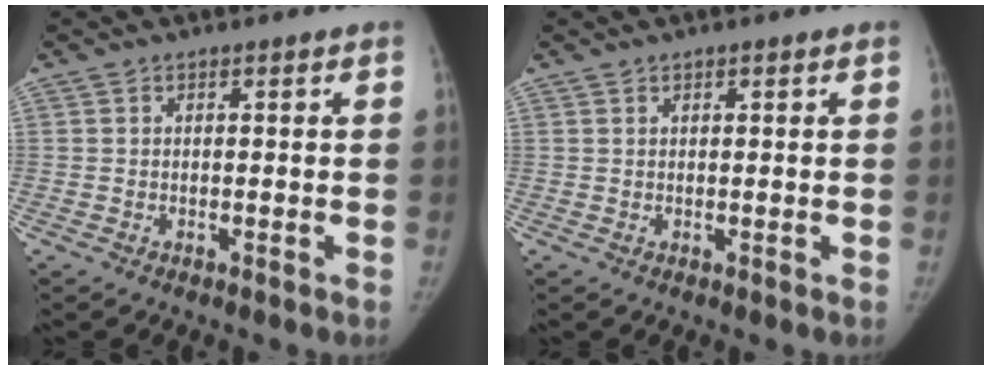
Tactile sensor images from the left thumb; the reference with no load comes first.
{"total": 0.7, "force": [0.4, 0.3, 0.5], "torque": [-0.004, 0.000, 0.006]}